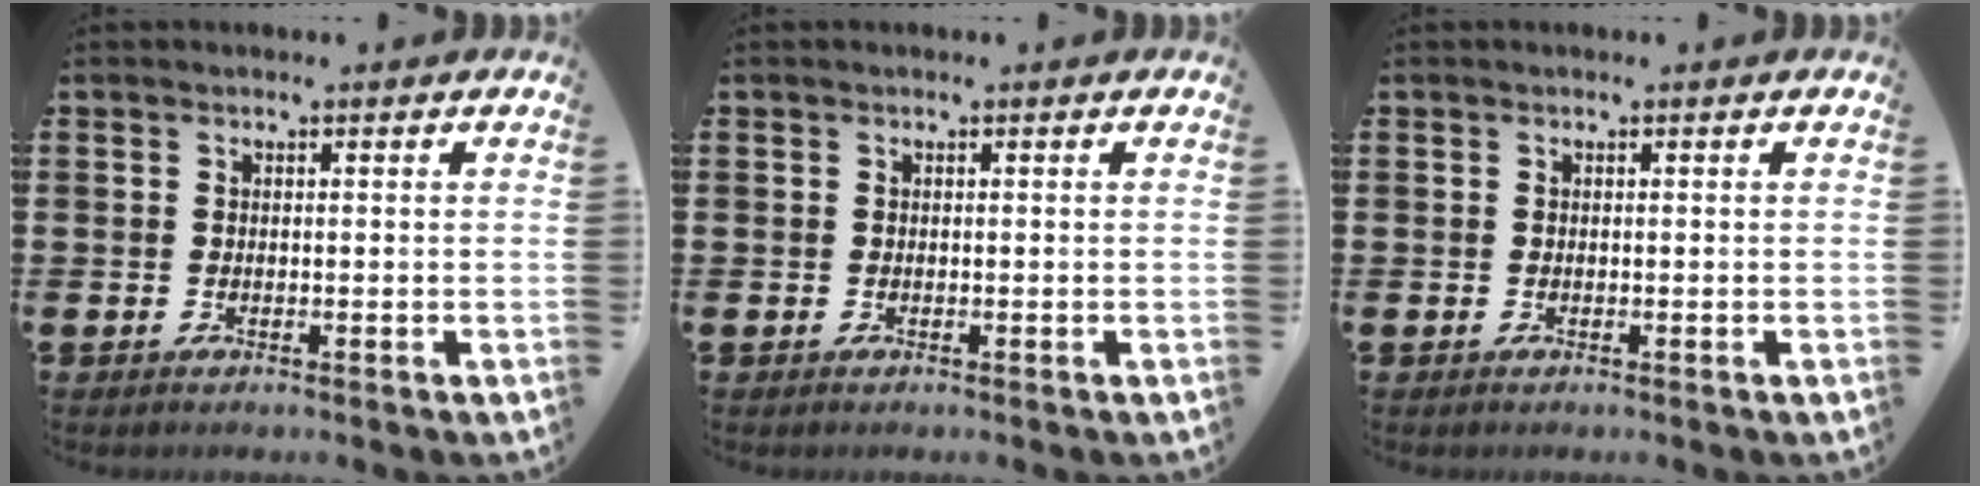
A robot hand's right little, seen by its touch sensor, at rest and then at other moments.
{"total": 0.0}
{"total": 0.0}